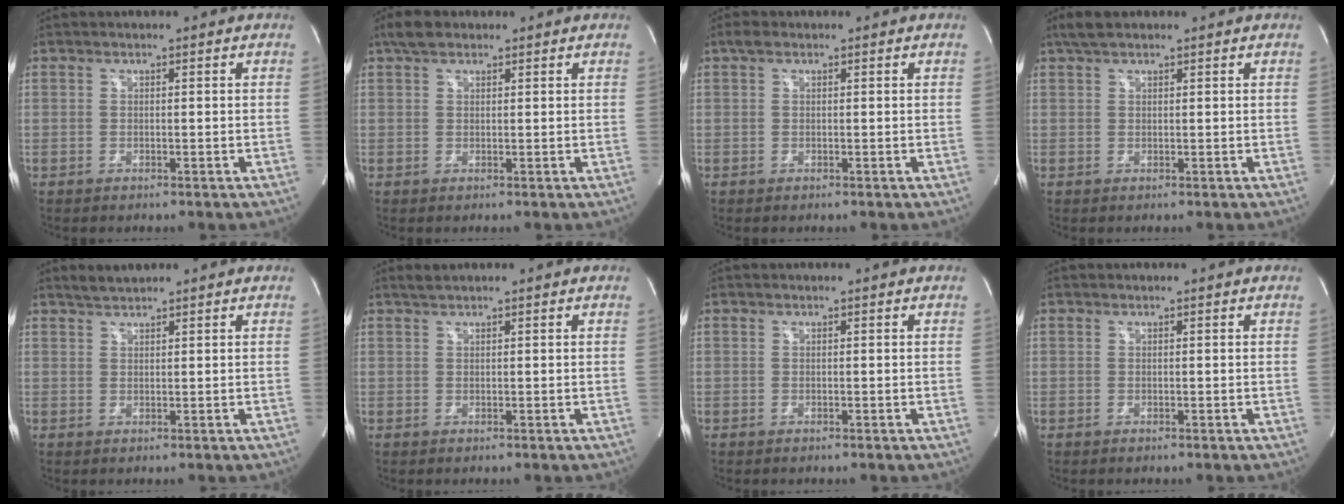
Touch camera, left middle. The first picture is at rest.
{"total": 2.9, "force": [2.1, 1.5, 1.4], "torque": [-0.030, 0.018, 0.038]}
{"total": 1.2, "force": [0.7, 0.6, 0.7], "torque": [-0.017, 0.018, 0.012]}
{"total": 2.9, "force": [2.2, 1.0, 1.6], "torque": [-0.036, 0.019, 0.042]}
{"total": 1.9, "force": [1.8, 0.2, 0.5], "torque": [-0.015, 0.009, 0.039]}
{"total": 1.0, "force": [0.9, -0.1, 0.4], "torque": [-0.011, 0.009, 0.022]}
{"total": 0.0}
{"total": 0.0}